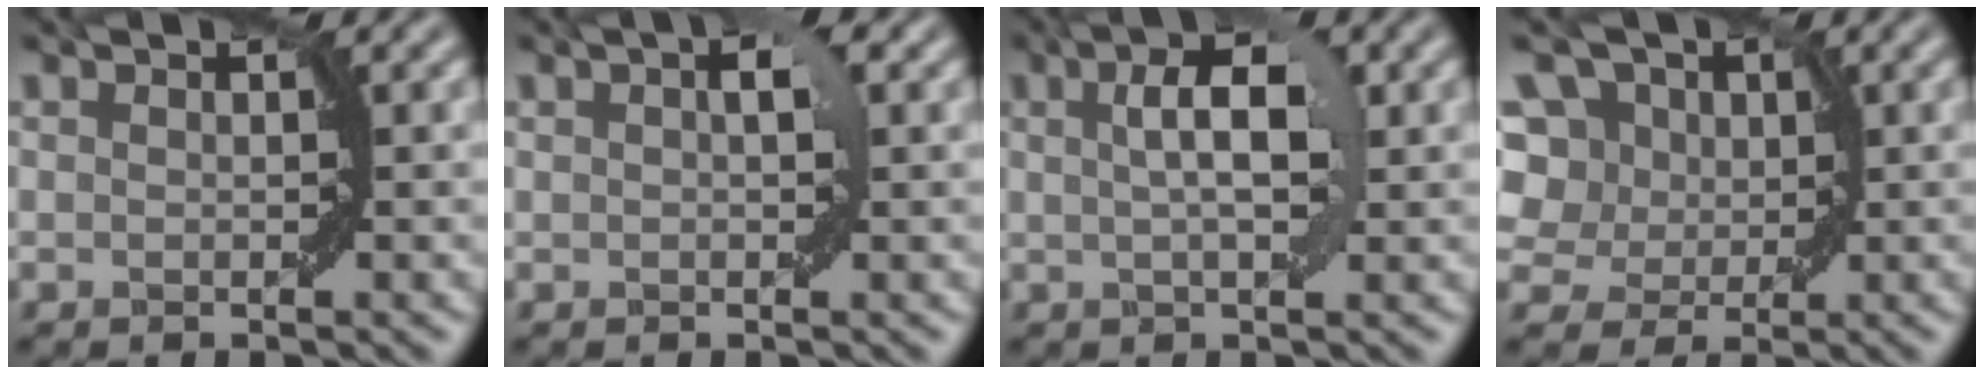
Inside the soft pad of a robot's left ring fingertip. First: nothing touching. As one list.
[{"total": 2.2, "force": [0.8, 1.0, 1.8], "torque": [-0.022, 0.006, 0.013]}, {"total": 4.6, "force": [1.3, 1.5, 4.2], "torque": [-0.068, 0.008, 0.018]}, {"total": 11.7, "force": [5.4, 8.4, 6.2], "torque": [-0.116, 0.049, 0.064]}]